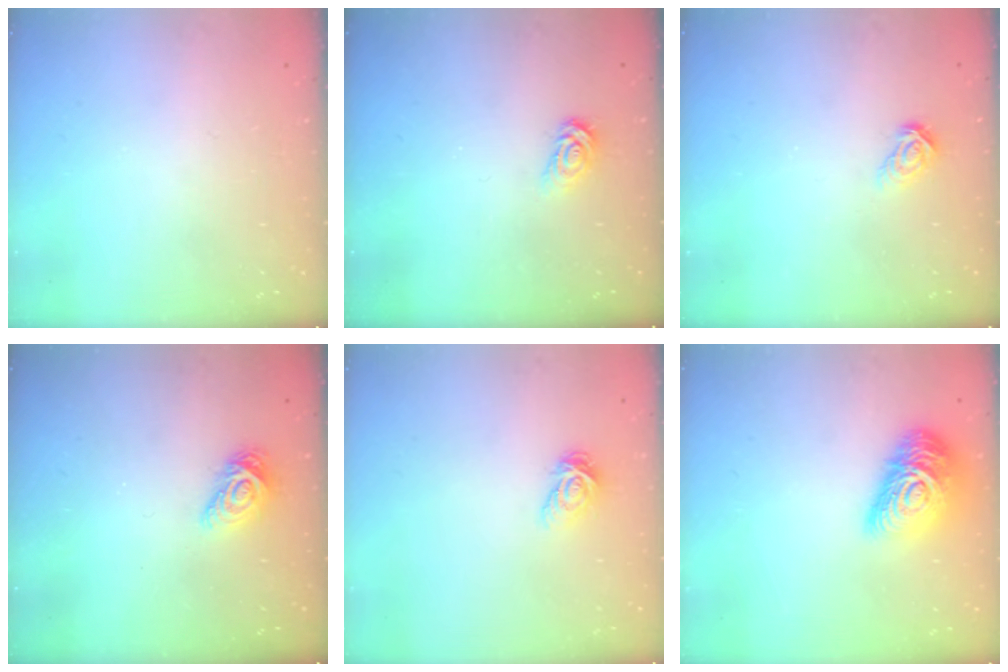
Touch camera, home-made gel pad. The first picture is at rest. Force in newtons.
{"total": 3.1, "press": 3.1, "slide": 0.3}
{"total": 6.2, "press": 6.2, "slide": 0.4}
{"total": 9.0, "press": 9.0, "slide": 0.4}
{"total": 4.7, "press": 4.6, "slide": 0.5}
{"total": 16.9, "press": 16.9, "slide": 1.2}